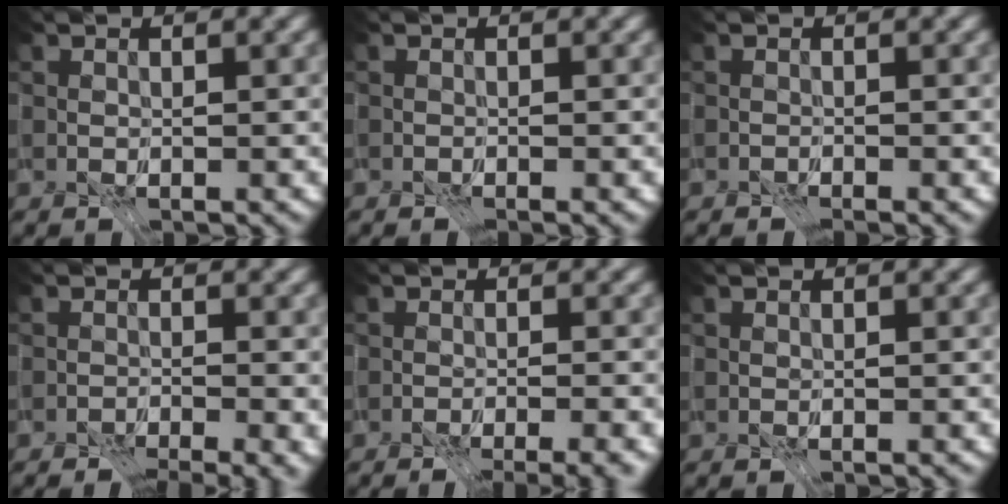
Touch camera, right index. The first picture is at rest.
{"total": 1.5, "force": [-1.0, -0.9, -0.6], "torque": [0.019, -0.005, -0.022]}
{"total": 2.1, "force": [-1.5, -1.1, -1.0], "torque": [0.031, -0.009, -0.034]}
{"total": 3.6, "force": [-2.9, 0.2, 2.0], "torque": [-0.003, -0.032, -0.037]}
{"total": 5.6, "force": [-4.1, 1.6, 3.4], "torque": [-0.032, -0.012, -0.059]}
{"total": 0.6, "force": [-0.3, -0.5, -0.3], "torque": [0.008, -0.001, -0.003]}